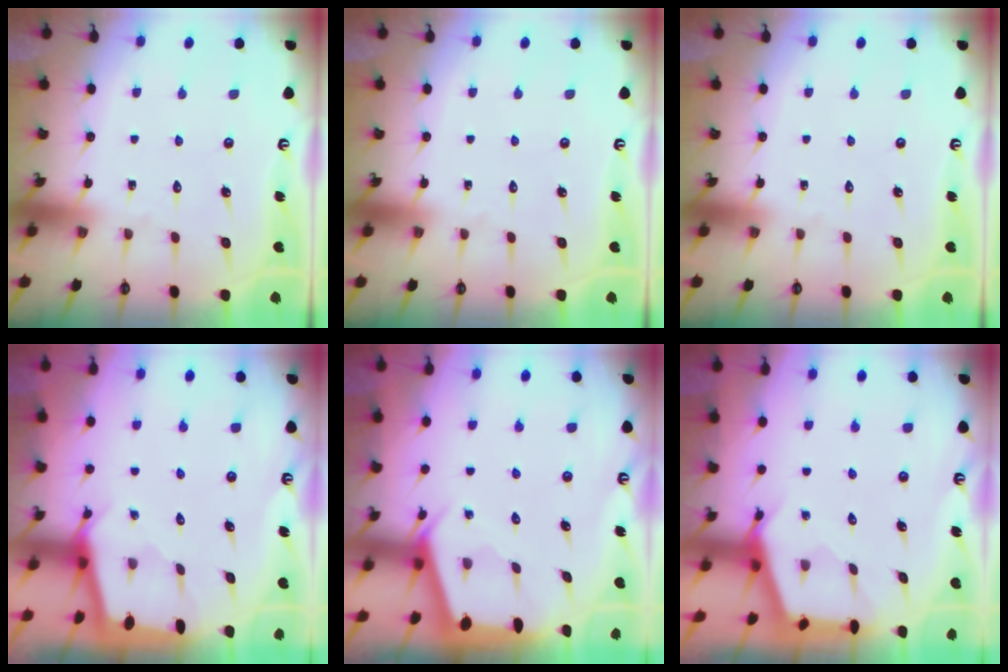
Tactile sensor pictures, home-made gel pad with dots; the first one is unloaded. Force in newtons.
{"total": 0.0}
{"total": 0.0}
{"total": 2.2, "press": 2.2, "slide": 0.3}
{"total": 2.5, "press": 2.5, "slide": 0.3}
{"total": 2.7, "press": 2.7, "slide": 0.4}